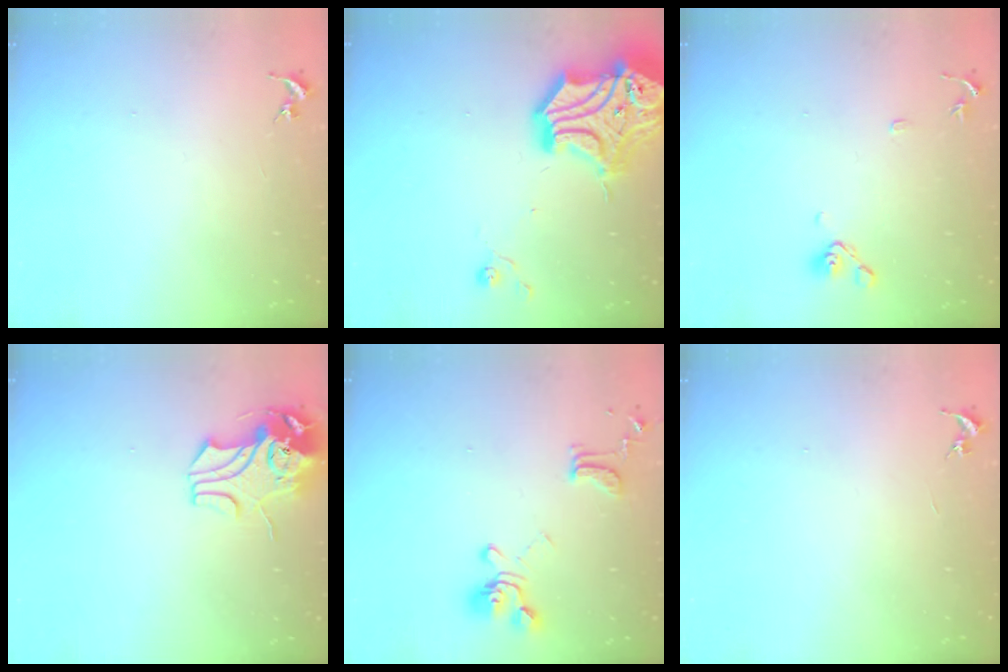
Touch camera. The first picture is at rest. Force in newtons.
{"total": 21.9, "press": 21.7, "slide": 2.9}
{"total": 8.9, "press": 8.7, "slide": 1.9}
{"total": 9.6, "press": 9.5, "slide": 1.4}
{"total": 14.3, "press": 14.3, "slide": 1.3}
{"total": 0.0}